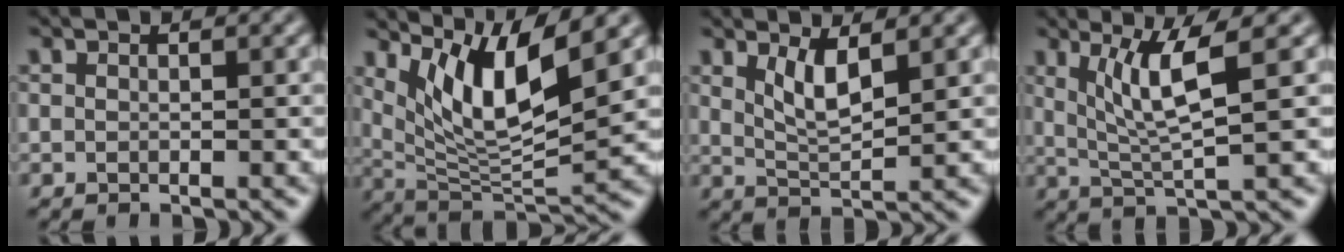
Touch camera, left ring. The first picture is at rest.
{"total": 7.9, "force": [4.0, 2.0, 6.4], "torque": [-0.115, -0.013, 0.079]}
{"total": 3.0, "force": [1.5, 0.8, 2.5], "torque": [-0.050, -0.010, 0.033]}
{"total": 4.9, "force": [1.7, 0.6, 4.5], "torque": [-0.093, -0.005, 0.040]}